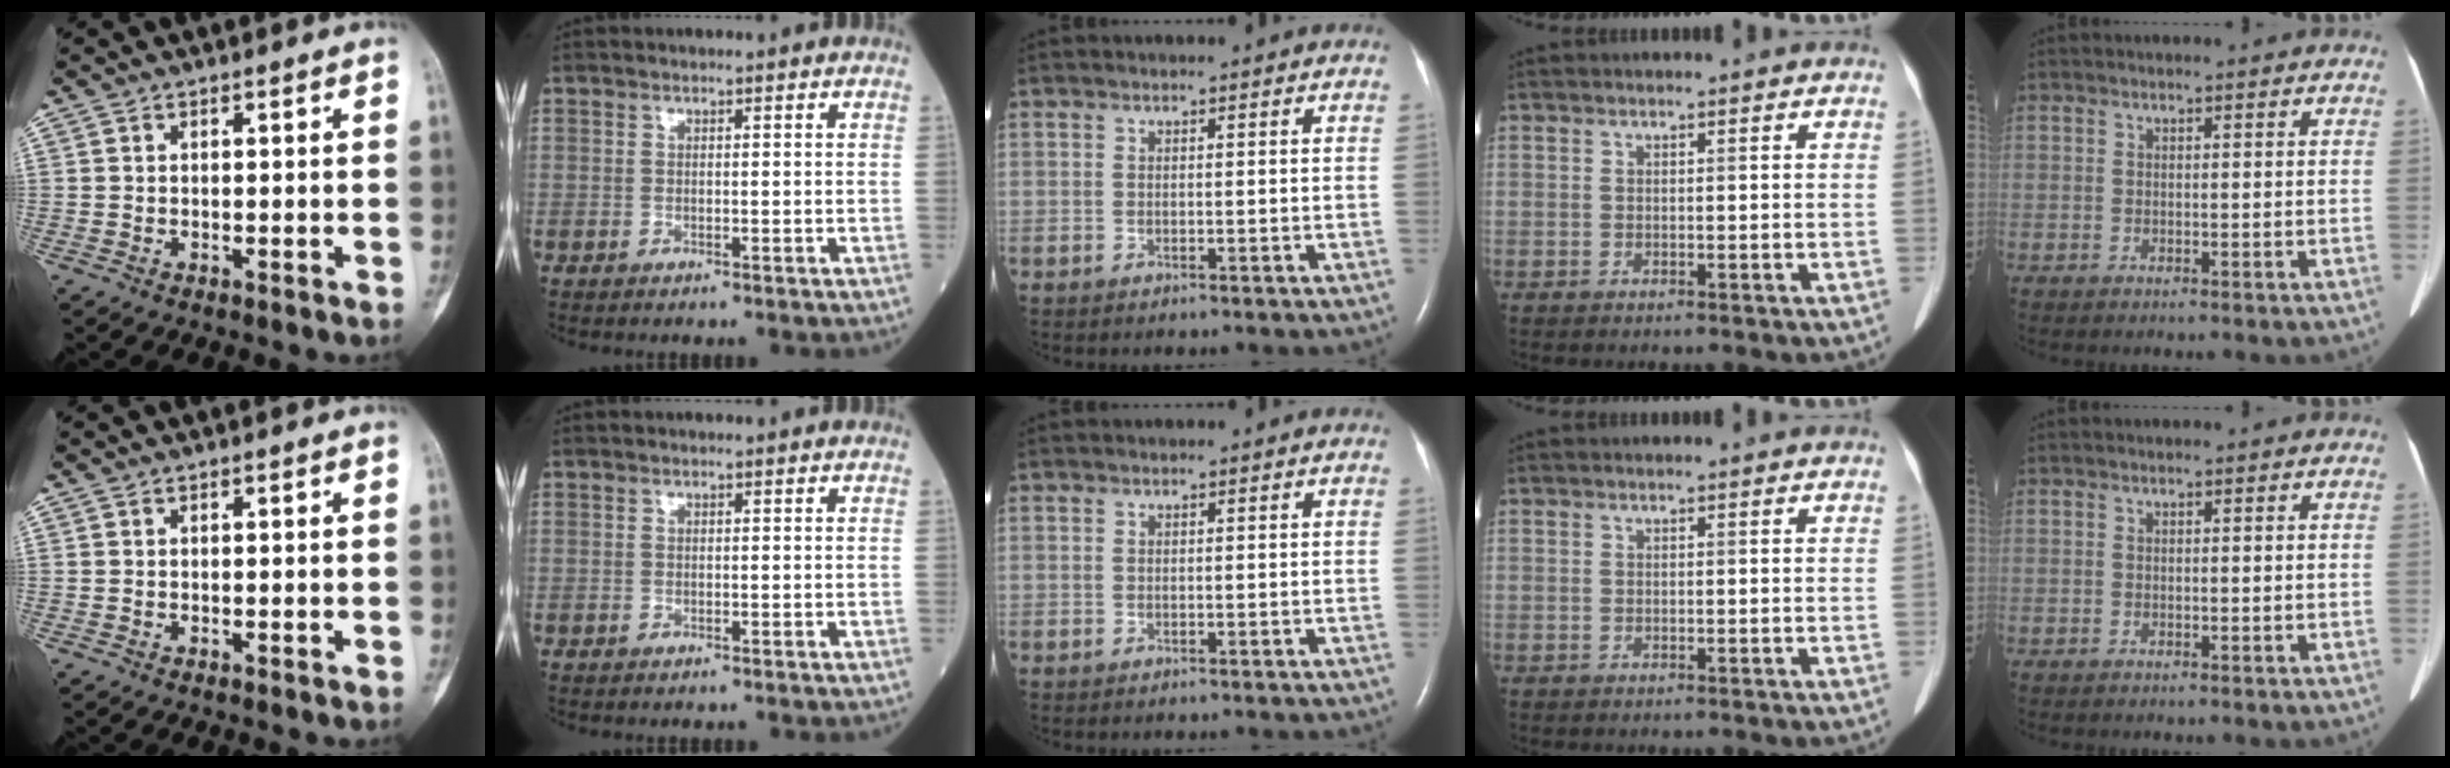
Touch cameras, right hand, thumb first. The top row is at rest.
{}